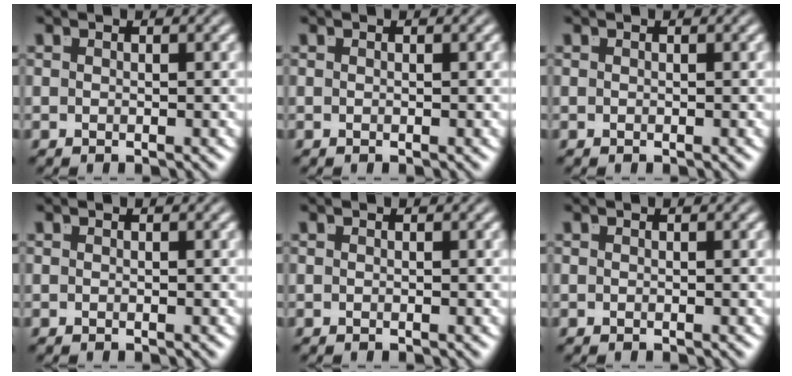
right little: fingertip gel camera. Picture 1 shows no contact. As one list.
[{"total": 0.0}, {"total": 0.0}, {"total": 0.0}, {"total": 0.0}, {"total": 0.0}]